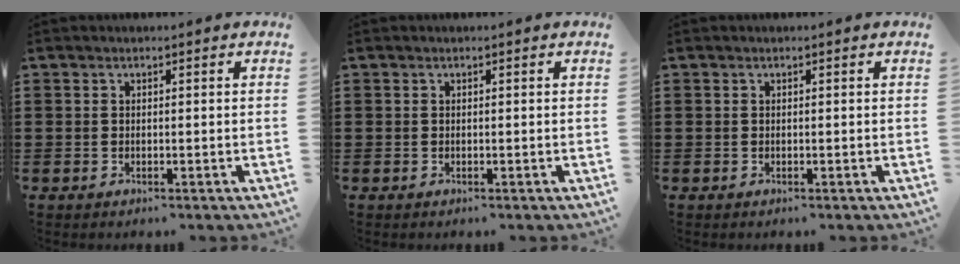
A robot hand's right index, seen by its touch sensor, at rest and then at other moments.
{"total": 0.0}
{"total": 0.0}